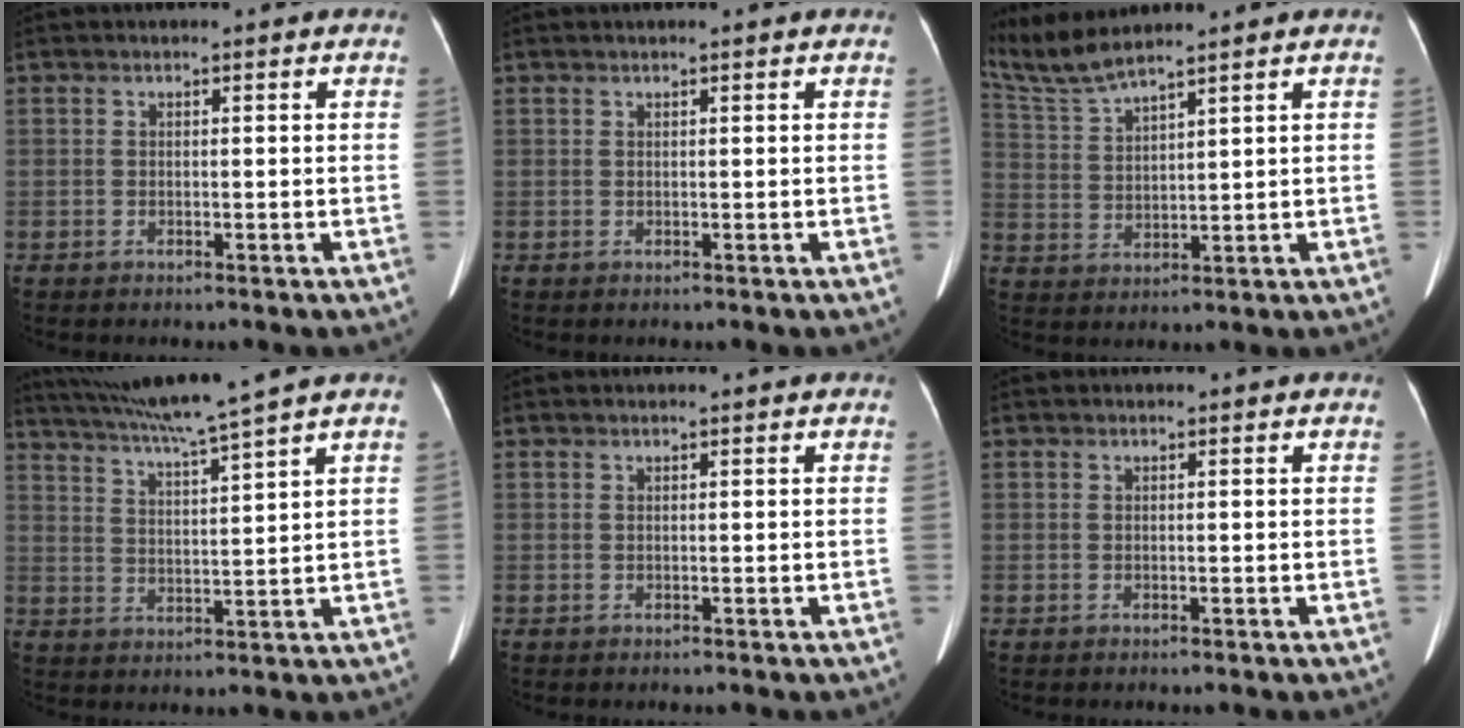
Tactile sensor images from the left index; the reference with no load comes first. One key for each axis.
{"total": 0.8, "fx": 0.7, "fy": -0.1, "fz": 0.4, "tx": -0.002, "ty": 0.012, "tz": 0.011}
{"total": 6.6, "fx": 6.2, "fy": -0.9, "fz": 2.1, "tx": -0.064, "ty": 0.004, "tz": 0.139}
{"total": 10.9, "fx": 9.2, "fy": -2.5, "fz": 5.2, "tx": -0.092, "ty": -0.001, "tz": 0.156}
{"total": 0.0}
{"total": 0.0}